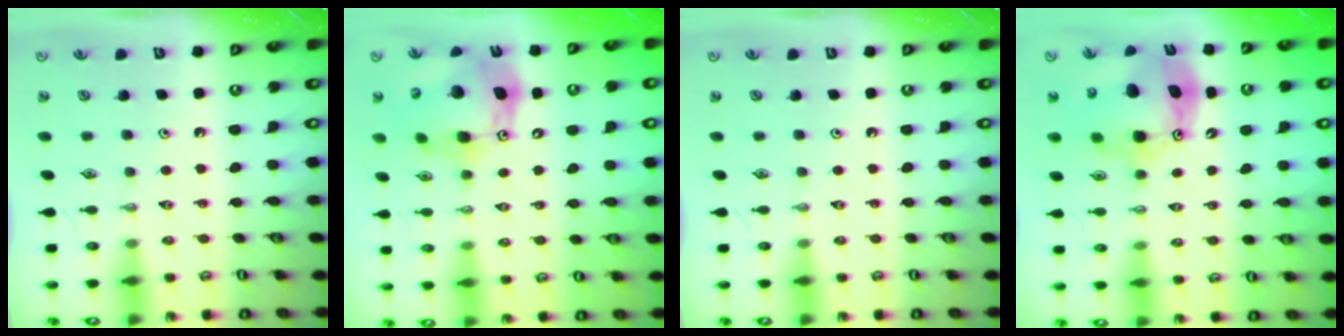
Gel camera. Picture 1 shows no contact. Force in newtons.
{"total": 17.8, "press": 17.6, "slide": 2.5}
{"total": 0.0}
{"total": 15.4, "press": 15.3, "slide": 1.6}